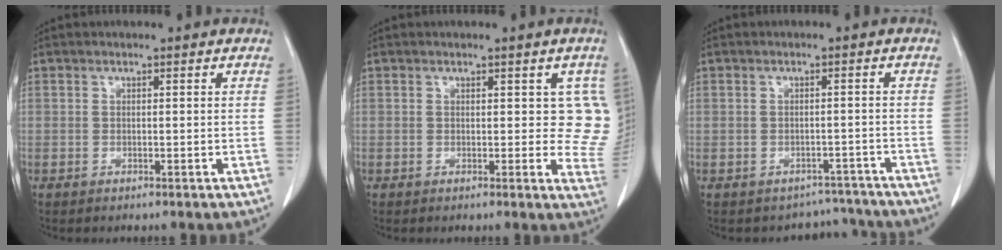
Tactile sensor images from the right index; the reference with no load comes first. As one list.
[{"total": 5.5, "force": [1.7, 3.1, 4.2], "torque": [-0.017, -0.005, 0.014]}, {"total": 4.1, "force": [-3.6, 1.6, -1.2], "torque": [0.020, 0.032, -0.040]}]